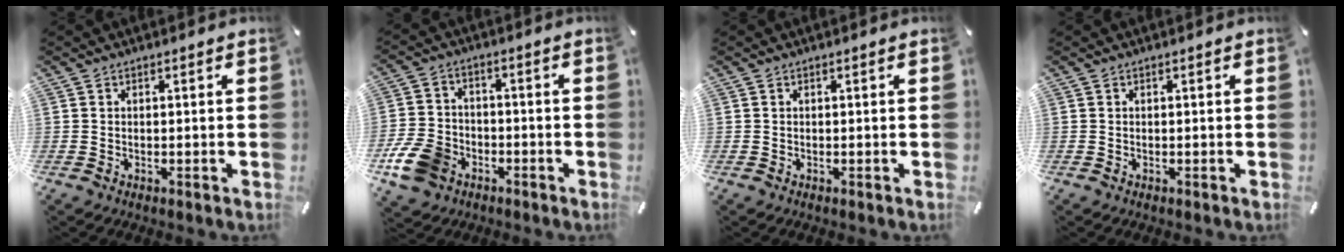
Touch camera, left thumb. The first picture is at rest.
{"total": 10.2, "force": [-4.8, 7.5, 5.0], "torque": [-0.116, 0.029, -0.087]}
{"total": 0.0}
{"total": 0.0}